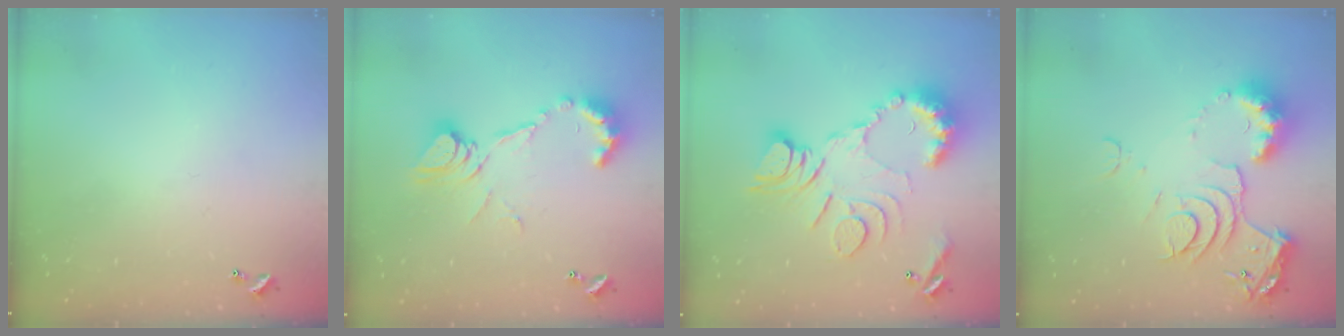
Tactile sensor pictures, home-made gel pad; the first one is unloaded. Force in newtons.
{"total": 14.0, "press": 13.9, "slide": 1.5}
{"total": 16.2, "press": 16.1, "slide": 2.0}
{"total": 11.5, "press": 11.4, "slide": 1.3}